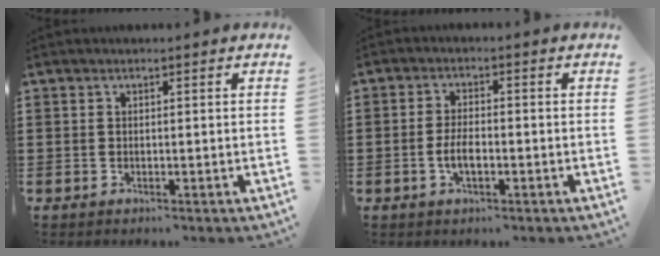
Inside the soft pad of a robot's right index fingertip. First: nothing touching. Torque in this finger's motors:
{"motor_torque": [1.61, 0.53, 0.36, 0.09]}